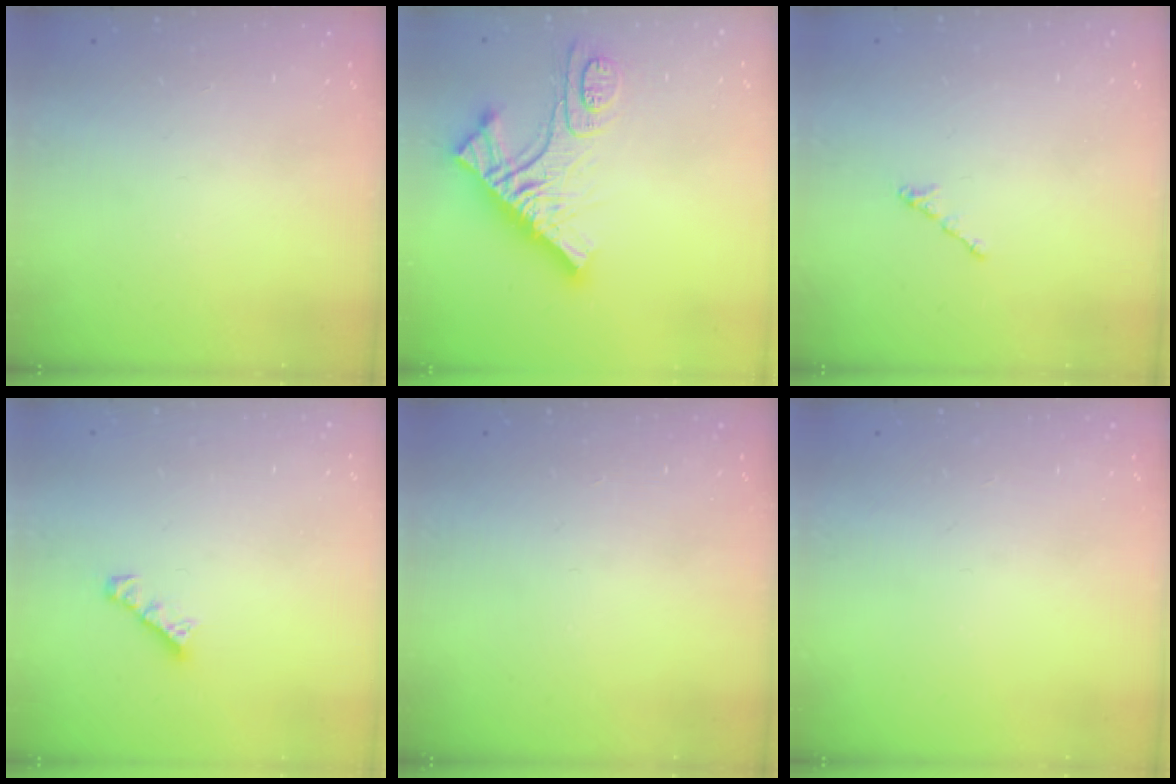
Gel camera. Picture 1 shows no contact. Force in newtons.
{"total": 14.2, "press": 14.1, "slide": 1.5}
{"total": 0.5, "press": 0.4, "slide": 0.3}
{"total": 3.0, "press": 3.0, "slide": 0.3}
{"total": 0.0}
{"total": 0.0}